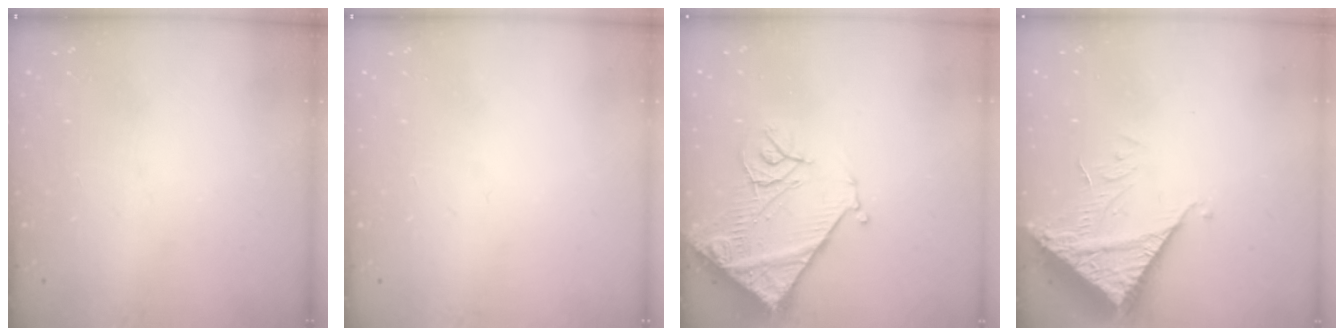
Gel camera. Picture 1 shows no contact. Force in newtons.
{"total": 0.0}
{"total": 15.3, "press": 15.2, "slide": 1.8}
{"total": 9.1, "press": 9.1, "slide": 0.9}